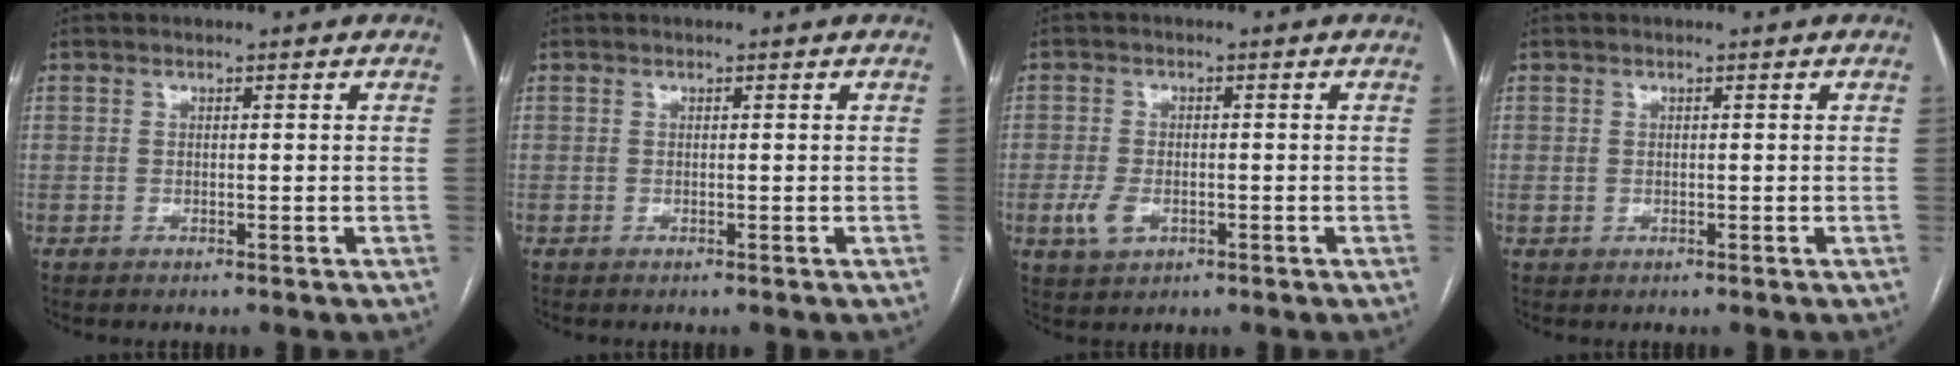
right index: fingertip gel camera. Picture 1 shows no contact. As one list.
[{"total": 0.0}, {"total": 4.0, "force": [-1.4, 2.4, 2.9], "torque": [-0.064, -0.001, -0.019]}, {"total": 0.6, "force": [-0.1, 0.5, 0.2], "torque": [-0.004, 0.000, 0.000]}]